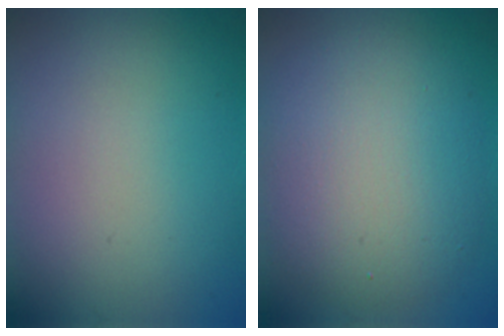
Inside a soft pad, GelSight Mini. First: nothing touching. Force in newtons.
{"total": 7.4, "press": 7.4, "slide": 0.3}